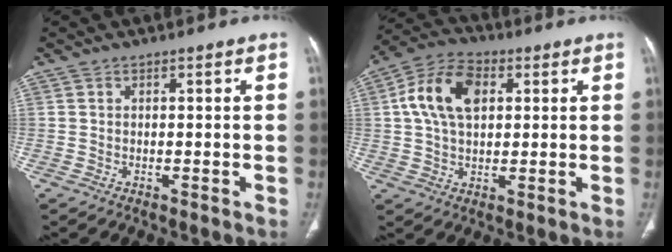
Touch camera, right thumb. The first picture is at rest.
{"total": 11.7, "force": [2.7, 7.3, 8.7], "torque": [-0.157, 0.015, 0.042]}